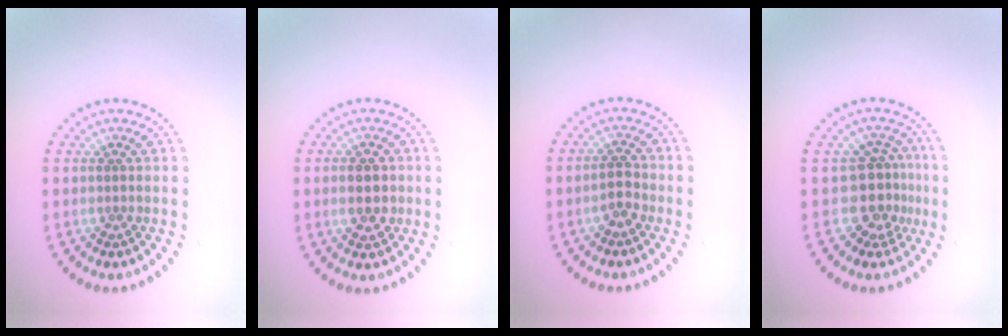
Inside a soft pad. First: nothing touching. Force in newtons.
{"total": 2.8, "press": 2.8, "slide": 0.2}
{"total": 1.9, "press": 1.8, "slide": 0.6}
{"total": 3.3, "press": 2.5, "slide": 2.2}